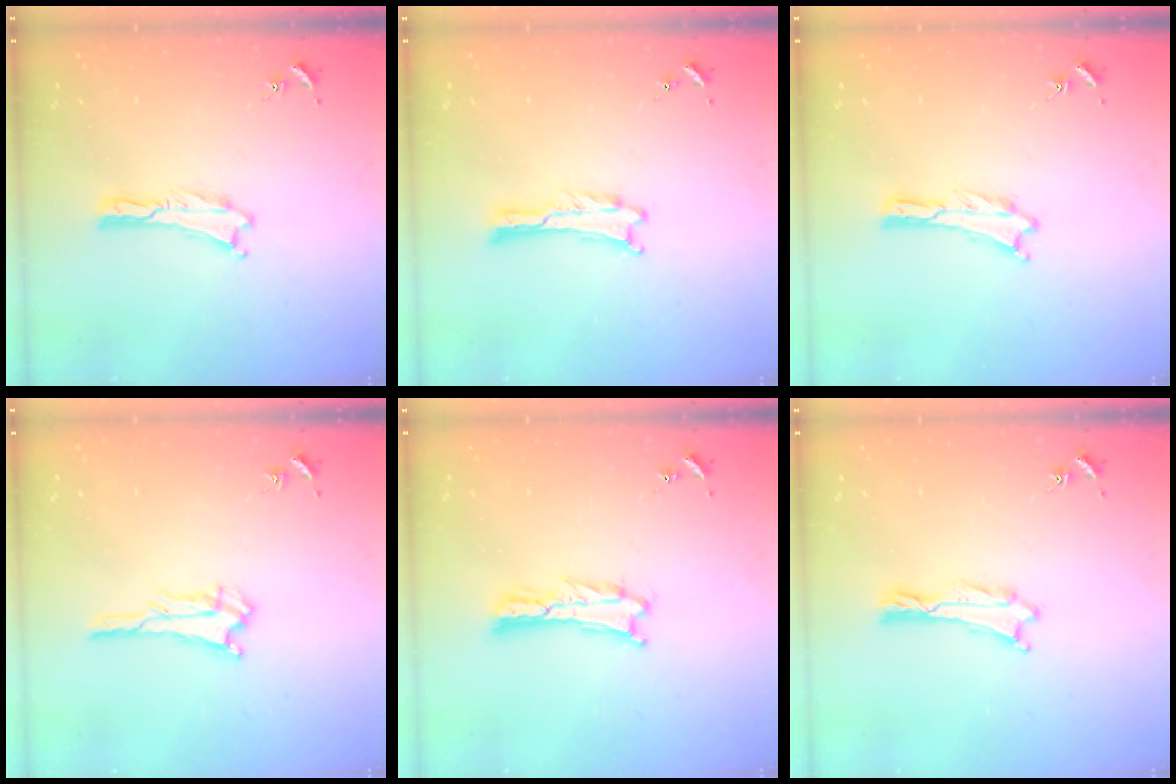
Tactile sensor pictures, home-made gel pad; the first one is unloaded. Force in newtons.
{"total": 0.0}
{"total": 0.0}
{"total": 2.3, "press": 2.2, "slide": 0.2}
{"total": 1.6, "press": 1.6, "slide": 0.2}
{"total": 0.6, "press": 0.6, "slide": 0.1}